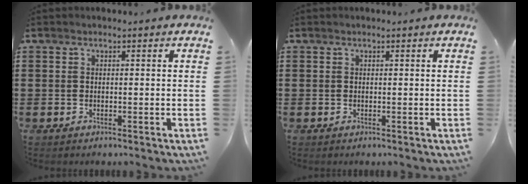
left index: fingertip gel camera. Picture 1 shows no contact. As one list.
[{"total": 0.0}]